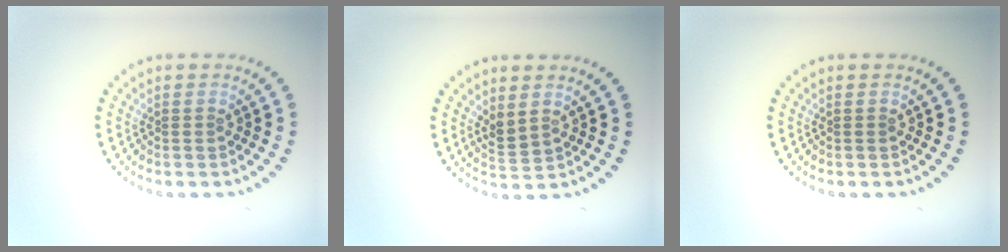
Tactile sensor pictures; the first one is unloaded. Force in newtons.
{"total": 1.6, "press": 1.4, "slide": 0.8}
{"total": 0.0}